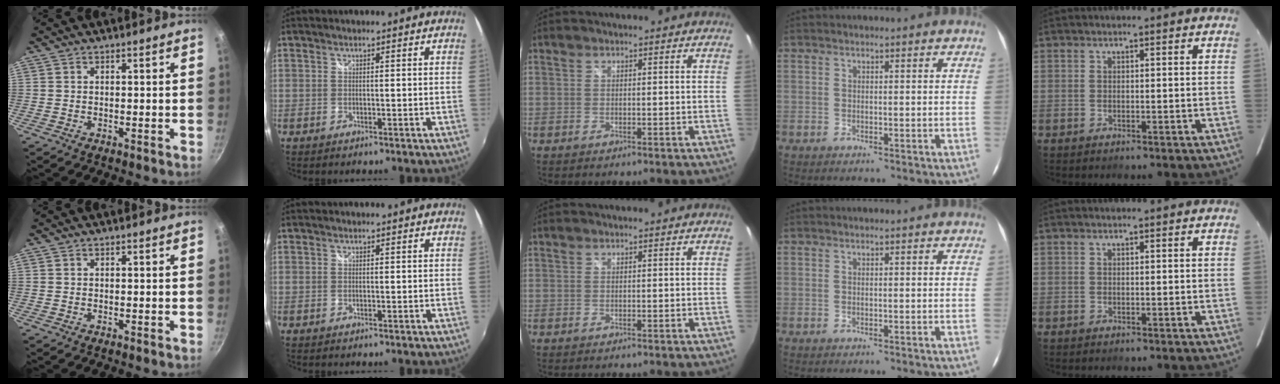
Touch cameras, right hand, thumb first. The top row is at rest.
{}